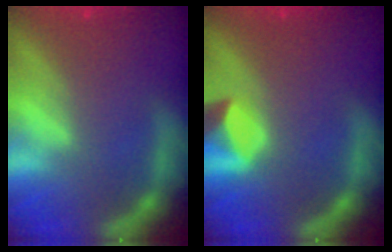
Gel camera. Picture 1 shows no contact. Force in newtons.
{"total": 3.0}